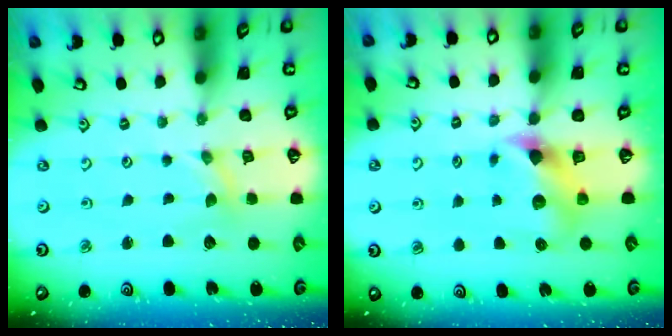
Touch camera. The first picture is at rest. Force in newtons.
{"total": 6.8, "press": 6.8, "slide": 0.7}